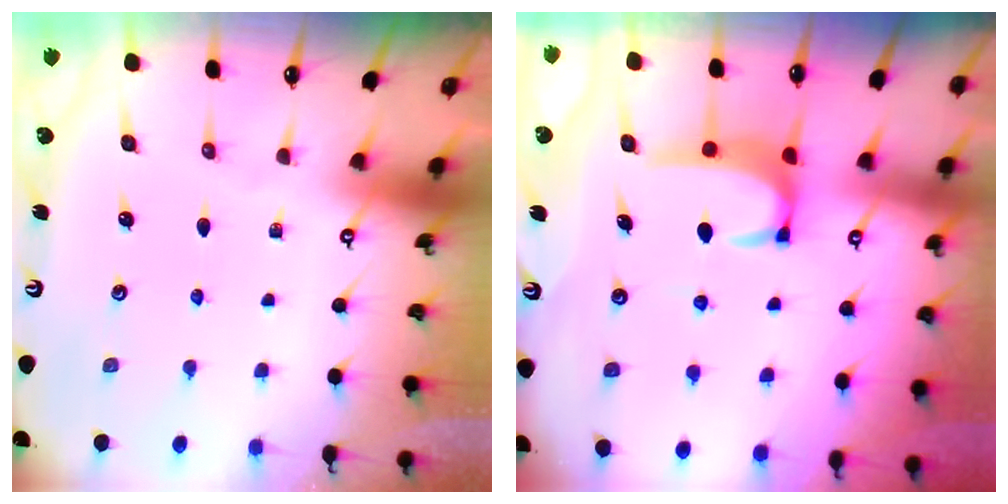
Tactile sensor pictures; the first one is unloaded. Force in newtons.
{"total": 2.9, "press": 2.9, "slide": 0.4}